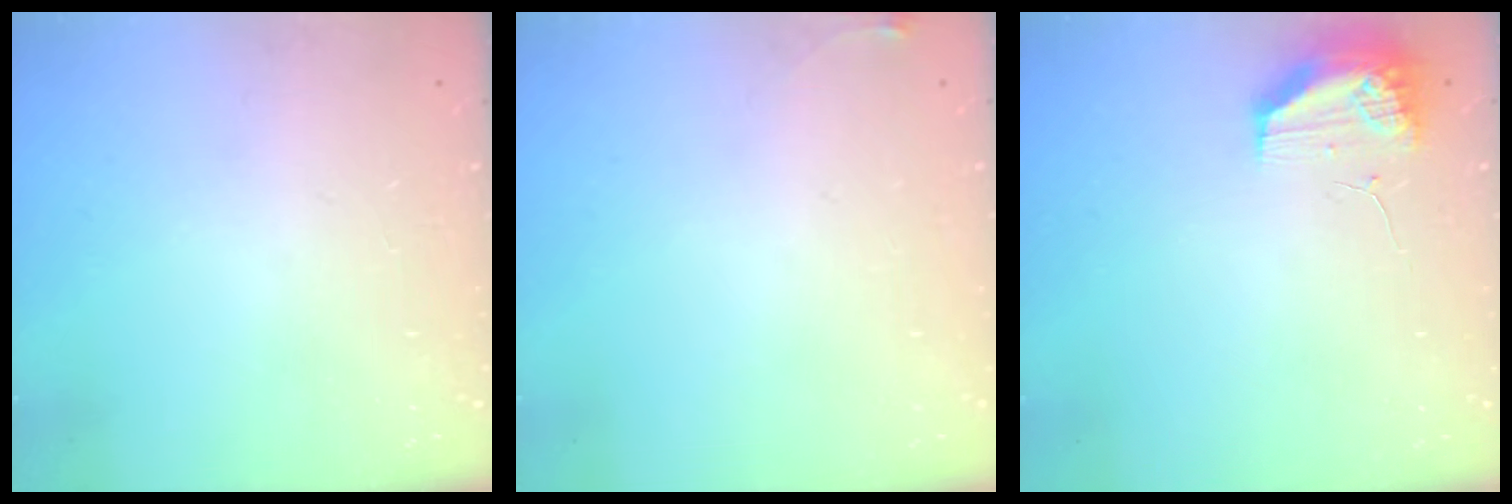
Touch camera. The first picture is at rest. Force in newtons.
{"total": 3.4, "press": 3.4, "slide": 0.5}
{"total": 9.7, "press": 9.6, "slide": 1.5}